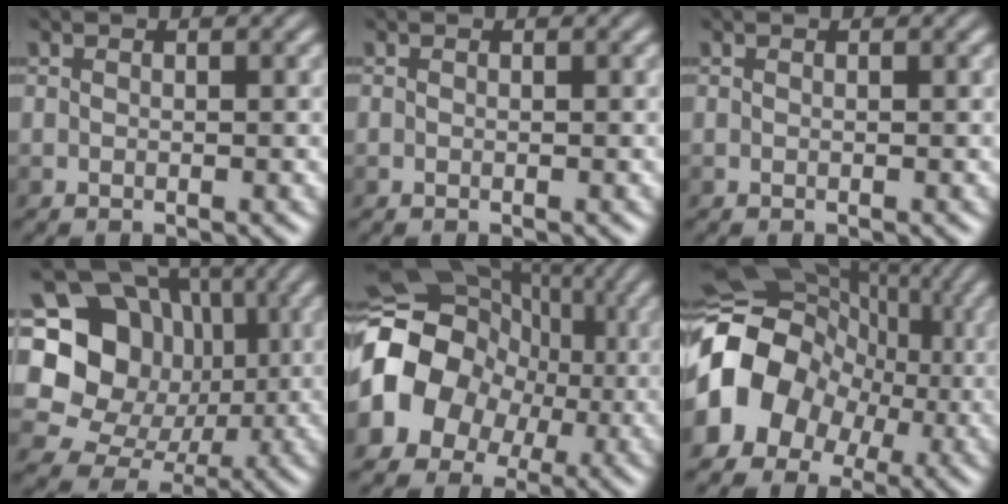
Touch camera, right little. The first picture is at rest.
{"total": 0.0}
{"total": 0.0}
{"total": 16.9, "force": [1.9, 15.1, 7.3], "torque": [-0.161, 0.045, 0.012]}
{"total": 11.3, "force": [-1.4, 9.7, 5.5], "torque": [-0.111, 0.004, -0.044]}
{"total": 13.0, "force": [-1.8, 11.0, 6.8], "torque": [-0.135, -0.002, -0.052]}